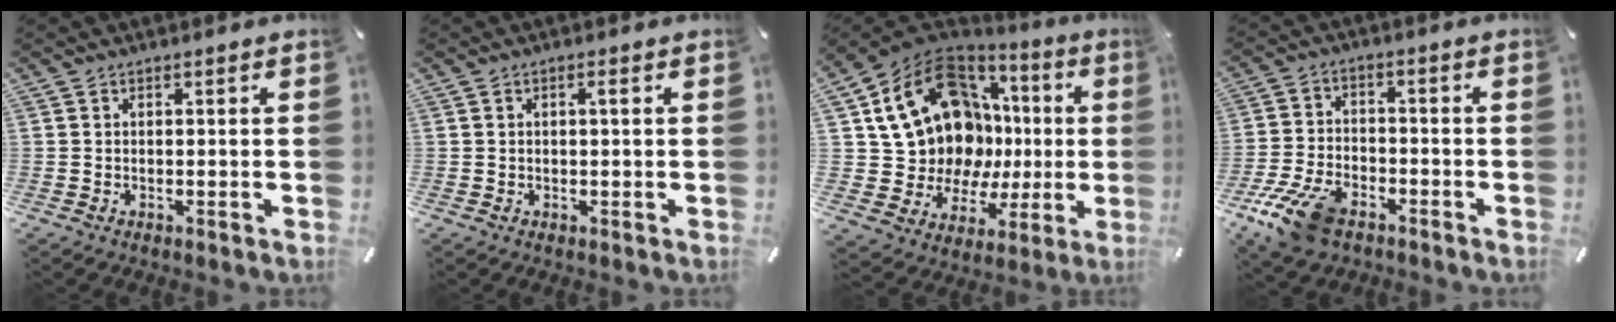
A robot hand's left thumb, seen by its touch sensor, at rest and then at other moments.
{"total": 1.4, "force": [0.3, 0.4, 1.3], "torque": [-0.025, 0.003, 0.004]}
{"total": 19.8, "force": [7.5, 14.7, 11.1], "torque": [-0.199, -0.062, 0.158]}
{"total": 11.7, "force": [-7.1, 6.5, 6.7], "torque": [-0.136, 0.032, -0.128]}